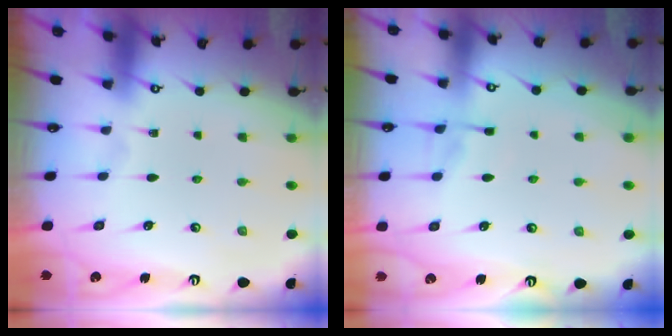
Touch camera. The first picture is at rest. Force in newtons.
{"total": 4.7, "press": 4.7, "slide": 0.4}